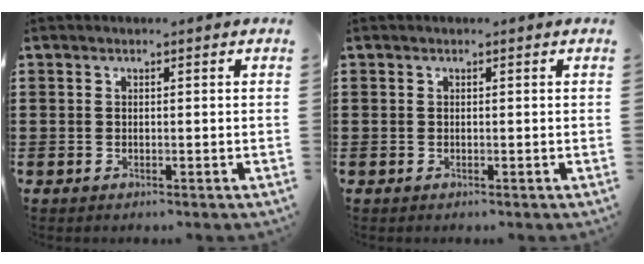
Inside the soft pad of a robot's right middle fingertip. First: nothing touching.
{"total": 0.0}